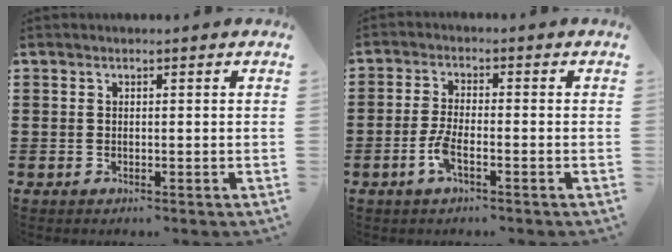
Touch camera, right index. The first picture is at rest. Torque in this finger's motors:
{"motor_torque": [0.55, 0.07, 0.08, 0.06]}